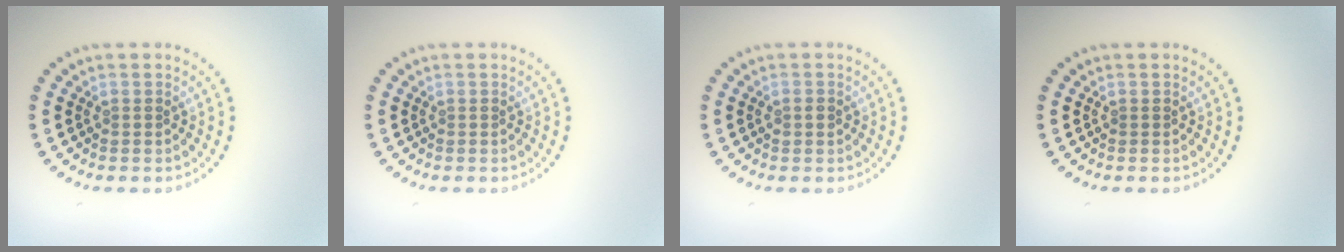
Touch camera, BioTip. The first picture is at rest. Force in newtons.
{"total": 0.0}
{"total": 1.3, "press": 1.2, "slide": 0.3}
{"total": 0.0}